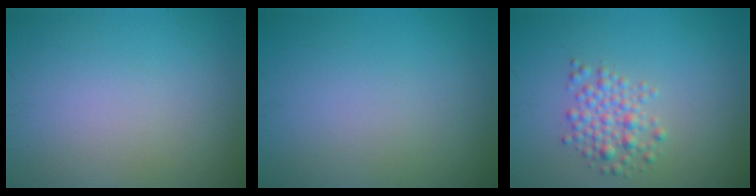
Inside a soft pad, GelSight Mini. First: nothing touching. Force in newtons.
{"total": 0.0}
{"total": 2.6, "press": 2.6, "slide": 0.2}